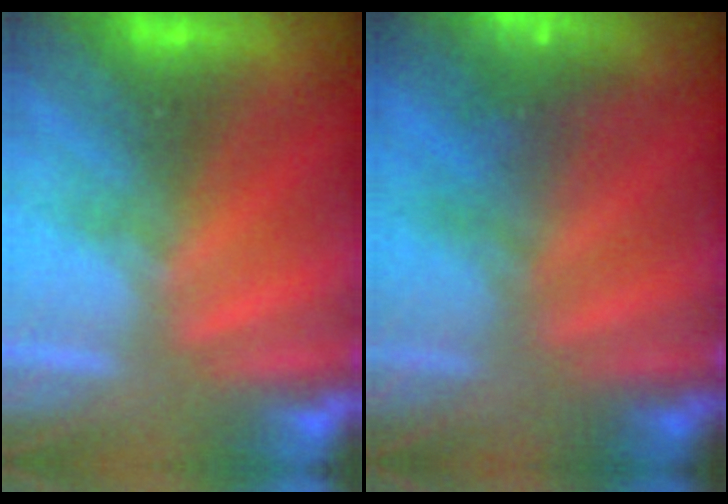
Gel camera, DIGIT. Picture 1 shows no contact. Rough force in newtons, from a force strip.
{"total": 5.4}